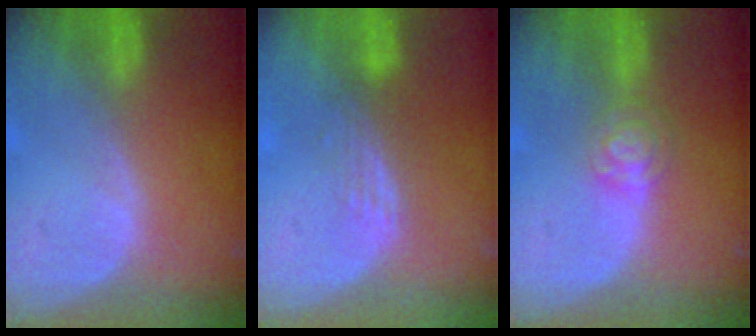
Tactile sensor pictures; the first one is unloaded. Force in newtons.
{"total": 3.0, "press": 2.5, "slide": 1.7}
{"total": 4.0, "press": 3.6, "slide": 1.7}